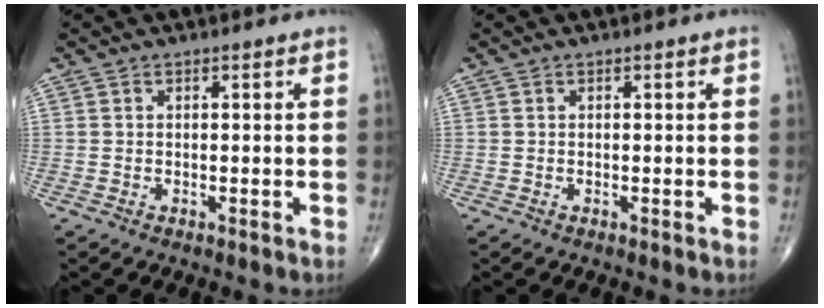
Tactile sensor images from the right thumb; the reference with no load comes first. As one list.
[{"total": 0.0}]